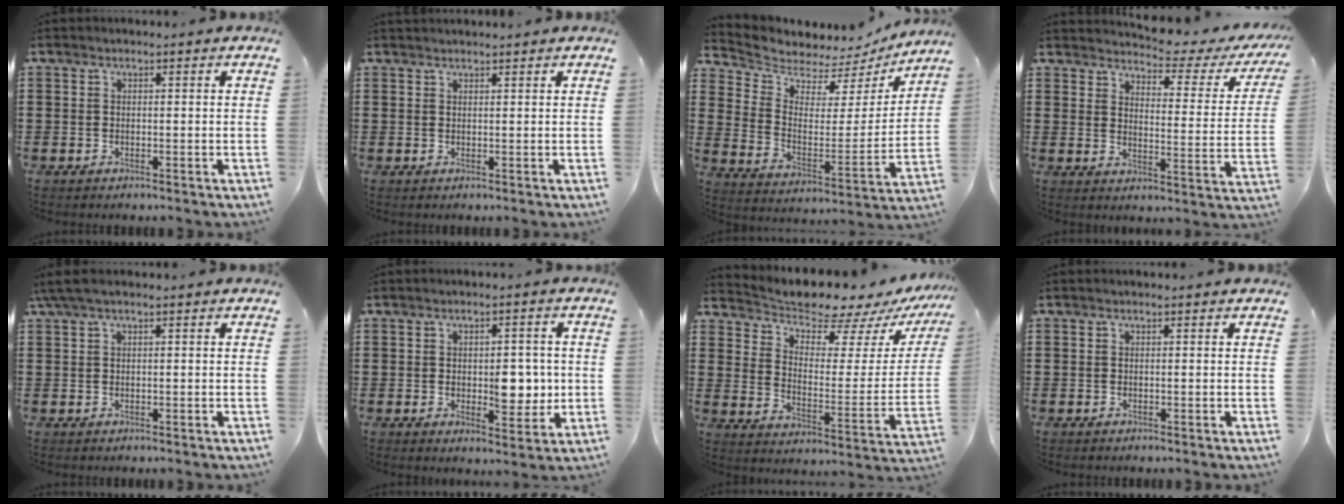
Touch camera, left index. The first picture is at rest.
{"total": 0.8, "force": [0.8, 0.0, 0.1], "torque": [-0.004, -0.002, 0.017]}
{"total": 5.0, "force": [4.6, 1.9, 0.2], "torque": [-0.041, -0.042, 0.076]}
{"total": 3.4, "force": [3.1, 0.4, 1.3], "torque": [-0.033, -0.033, 0.042]}
{"total": 1.7, "force": [0.5, 0.1, 1.6], "torque": [-0.038, -0.003, 0.007]}
{"total": 6.2, "force": [-0.2, 3.4, 5.2], "torque": [-0.066, -0.005, -0.010]}
{"total": 7.4, "force": [7.0, 1.5, 1.8], "torque": [-0.057, -0.061, 0.118]}
{"total": 0.0}